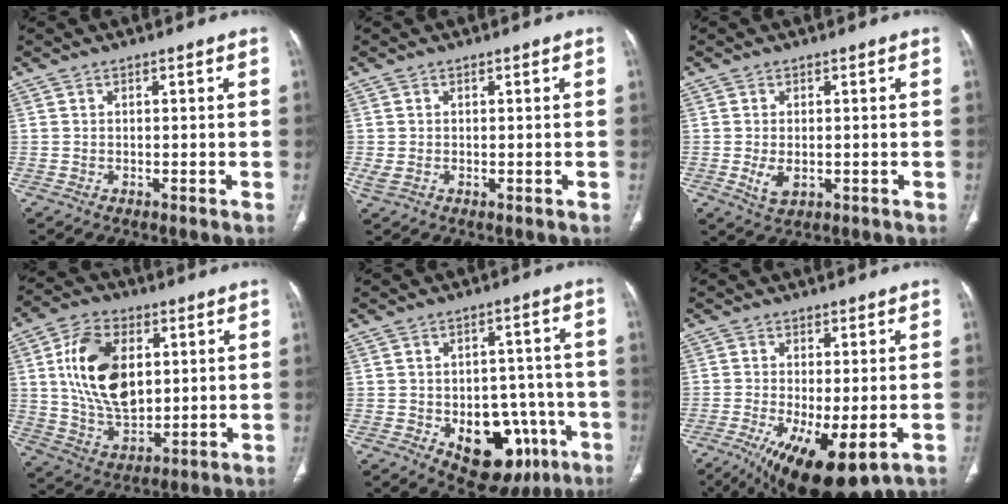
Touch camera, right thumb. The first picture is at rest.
{"total": 2.1, "force": [-0.1, 1.3, 1.6], "torque": [-0.049, 0.000, 0.003]}
{"total": 3.8, "force": [-0.6, 2.2, 3.0], "torque": [-0.058, -0.008, -0.003]}
{"total": 17.3, "force": [3.8, 10.8, 13.1], "torque": [-0.212, -0.014, 0.076]}
{"total": 16.3, "force": [-6.2, 10.2, 11.2], "torque": [-0.110, 0.035, -0.070]}
{"total": 14.5, "force": [-6.2, 5.2, 12.0], "torque": [-0.209, -0.021, -0.088]}